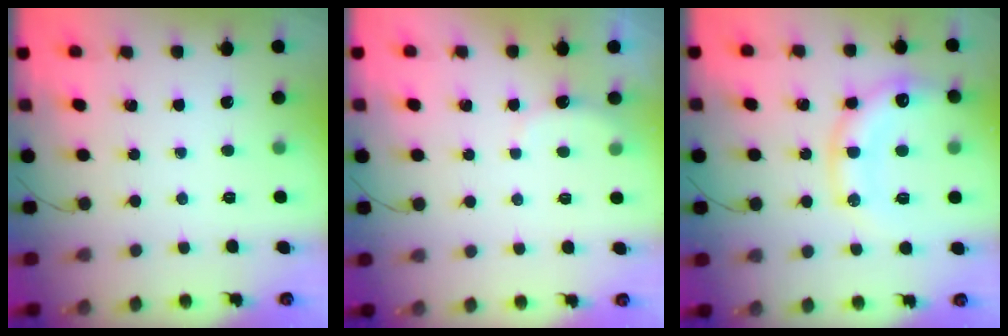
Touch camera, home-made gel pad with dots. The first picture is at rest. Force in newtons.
{"total": 3.5, "press": 3.4, "slide": 0.9}
{"total": 15.5, "press": 15.3, "slide": 2.3}